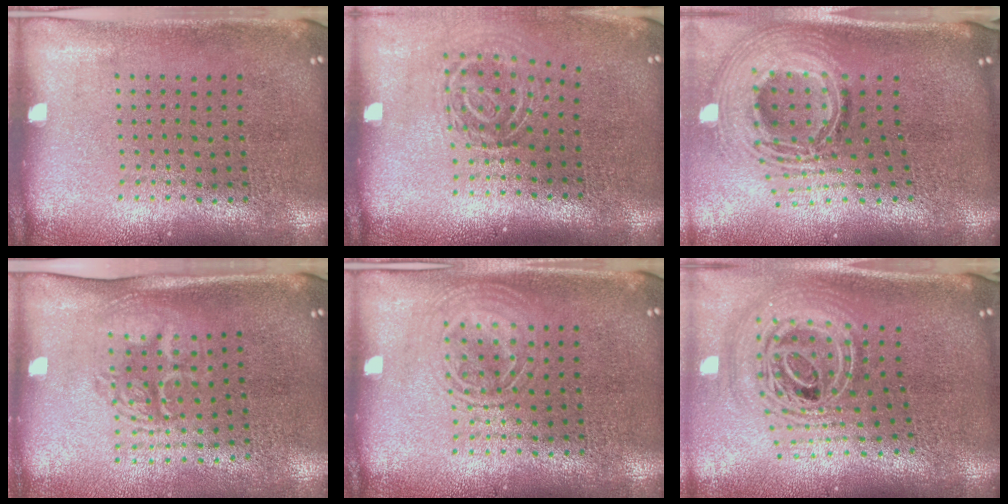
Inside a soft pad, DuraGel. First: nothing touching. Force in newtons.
{"total": 1.8, "press": 1.2, "slide": 1.4}
{"total": 3.0, "press": 2.1, "slide": 2.1}
{"total": 1.7, "press": 1.4, "slide": 1.0}
{"total": 1.2, "press": 1.2, "slide": 0.1}
{"total": 3.0, "press": 2.1, "slide": 2.1}